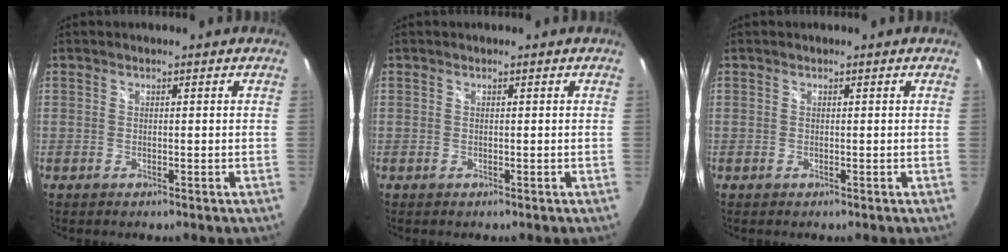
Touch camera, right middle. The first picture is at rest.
{"total": 0.0}
{"total": 0.0}